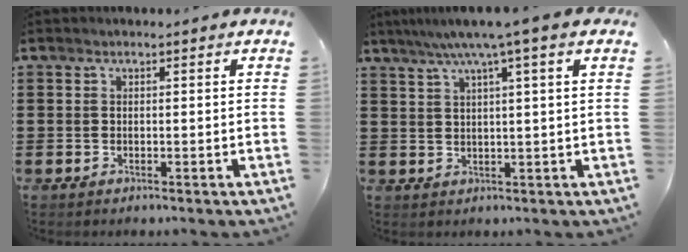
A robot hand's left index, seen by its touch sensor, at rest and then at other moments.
{"total": 5.6, "force": [3.4, -0.6, 4.5], "torque": [-0.097, -0.003, 0.054]}